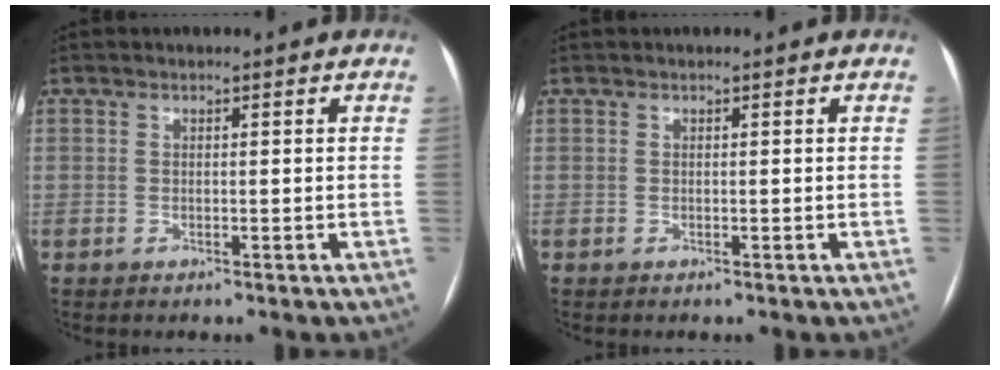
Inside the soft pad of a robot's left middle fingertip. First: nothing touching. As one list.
[{"total": 0.0}]